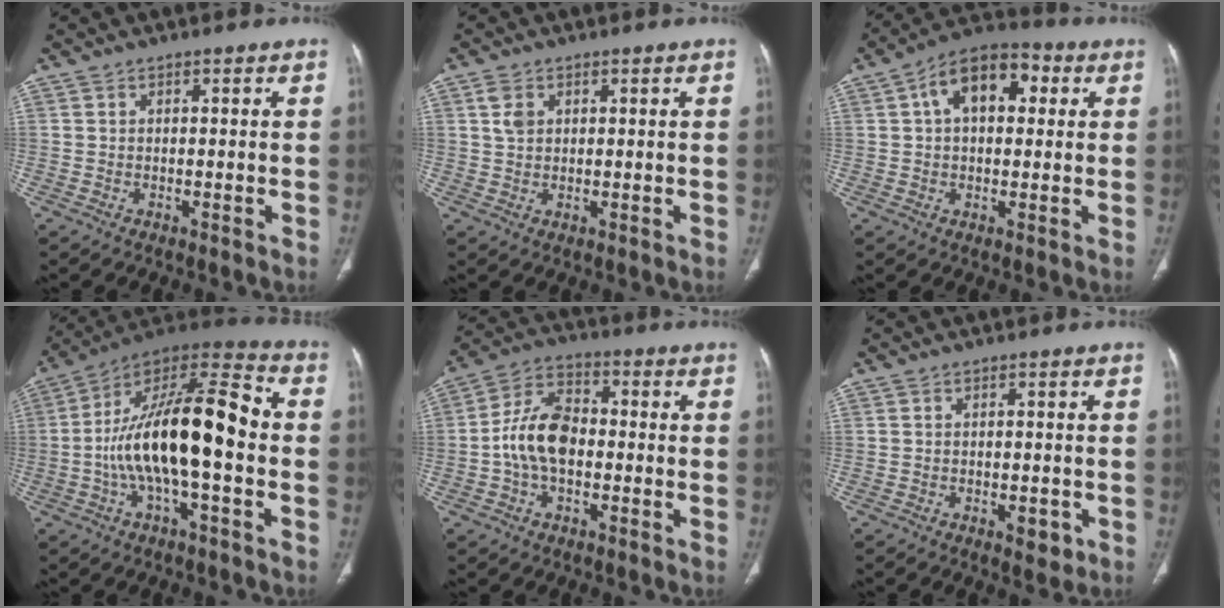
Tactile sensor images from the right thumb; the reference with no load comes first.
{"total": 3.0, "force": [1.2, 2.0, 1.8], "torque": [-0.033, 0.002, 0.027]}
{"total": 12.0, "force": [3.2, 7.2, 9.1], "torque": [-0.127, 0.026, 0.044]}
{"total": 21.9, "force": [-2.1, 8.0, 20.3], "torque": [-0.350, 0.051, -0.041]}
{"total": 11.2, "force": [-1.3, 7.0, 8.6], "torque": [-0.155, 0.032, -0.034]}
{"total": 3.4, "force": [-1.3, 1.7, 2.6], "torque": [-0.028, 0.004, -0.010]}